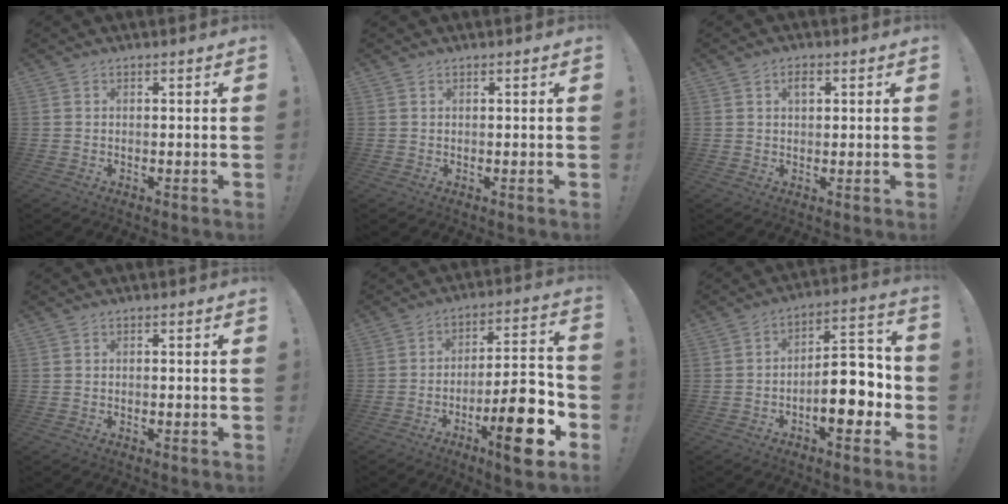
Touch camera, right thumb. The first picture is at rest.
{"total": 0.0}
{"total": 2.3, "force": [1.0, 1.3, 1.7], "torque": [-0.013, -0.004, 0.011]}
{"total": 0.0}
{"total": 16.9, "force": [-8.0, 4.2, 14.3], "torque": [-0.198, 0.042, -0.123]}
{"total": 12.7, "force": [-4.5, 6.3, 10.0], "torque": [-0.132, 0.027, -0.073]}